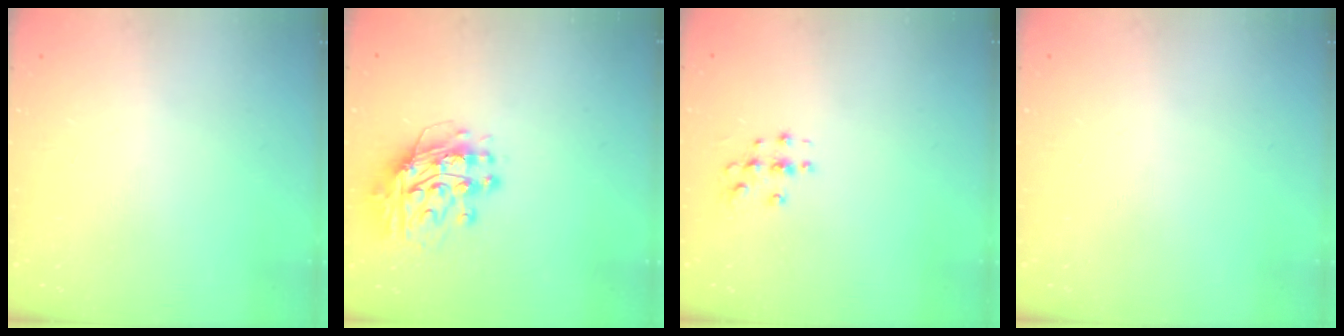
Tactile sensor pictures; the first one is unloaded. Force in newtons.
{"total": 13.2, "press": 13.1, "slide": 1.2}
{"total": 3.0, "press": 3.0, "slide": 0.3}
{"total": 0.0}